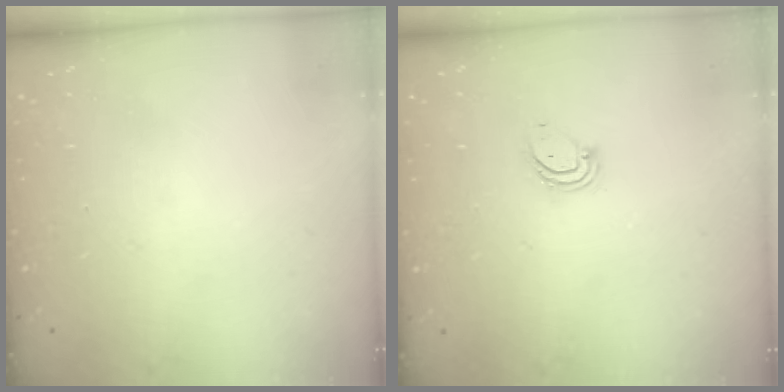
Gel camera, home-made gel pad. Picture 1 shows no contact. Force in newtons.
{"total": 3.3, "press": 3.3, "slide": 0.4}